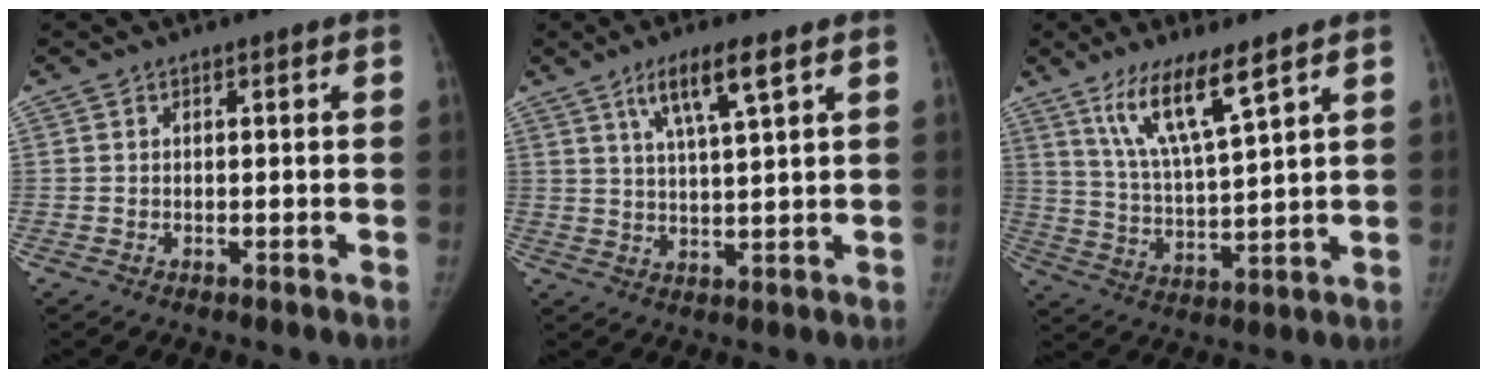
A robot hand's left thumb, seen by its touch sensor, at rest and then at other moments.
{"total": 7.8, "force": [4.4, 1.1, 6.3], "torque": [-0.116, -0.018, 0.083]}
{"total": 11.1, "force": [7.1, 1.8, 8.3], "torque": [-0.150, -0.039, 0.144]}